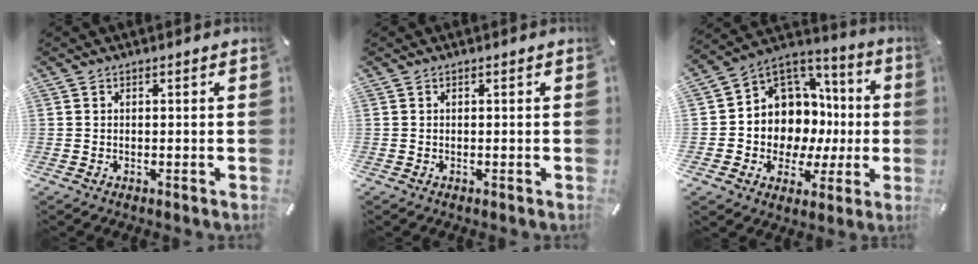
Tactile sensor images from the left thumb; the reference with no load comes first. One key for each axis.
{"total": 0.0}
{"total": 9.7, "fx": 1.1, "fy": 9.5, "fz": 1.6, "tx": -0.022, "ty": -0.054, "tz": 0.038}